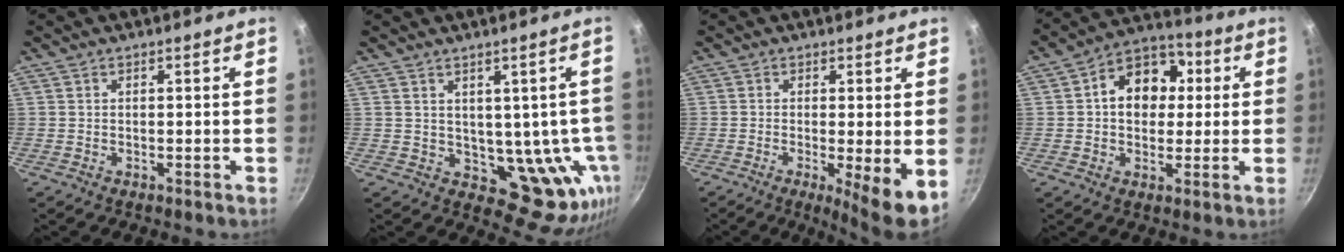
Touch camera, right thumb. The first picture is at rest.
{"total": 12.0, "force": [0.6, 7.5, 9.3], "torque": [-0.073, -0.020, 0.027]}
{"total": 7.1, "force": [-1.0, 1.1, 7.0], "torque": [-0.101, -0.015, -0.013]}
{"total": 12.5, "force": [2.0, 9.6, 7.7], "torque": [-0.069, 0.021, 0.013]}